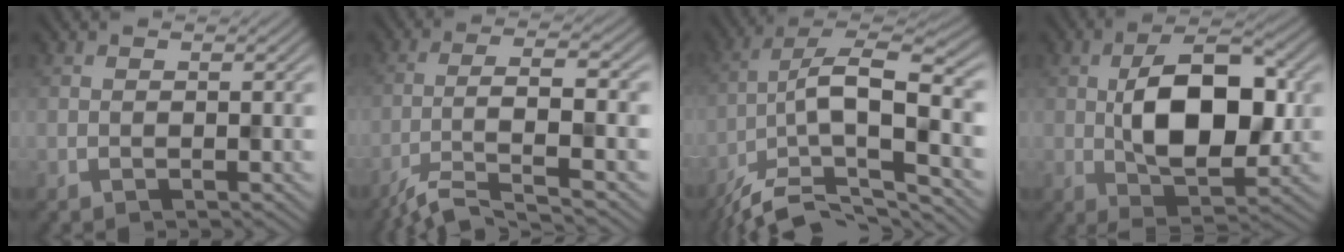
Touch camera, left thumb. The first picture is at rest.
{"total": 8.2, "force": [-5.7, 1.1, 5.8], "torque": [-0.088, 0.013, -0.110]}
{"total": 14.1, "force": [-7.8, 4.1, 11.1], "torque": [-0.206, -0.006, -0.136]}
{"total": 10.9, "force": [0.3, 5.6, 9.4], "torque": [-0.159, 0.005, 0.007]}